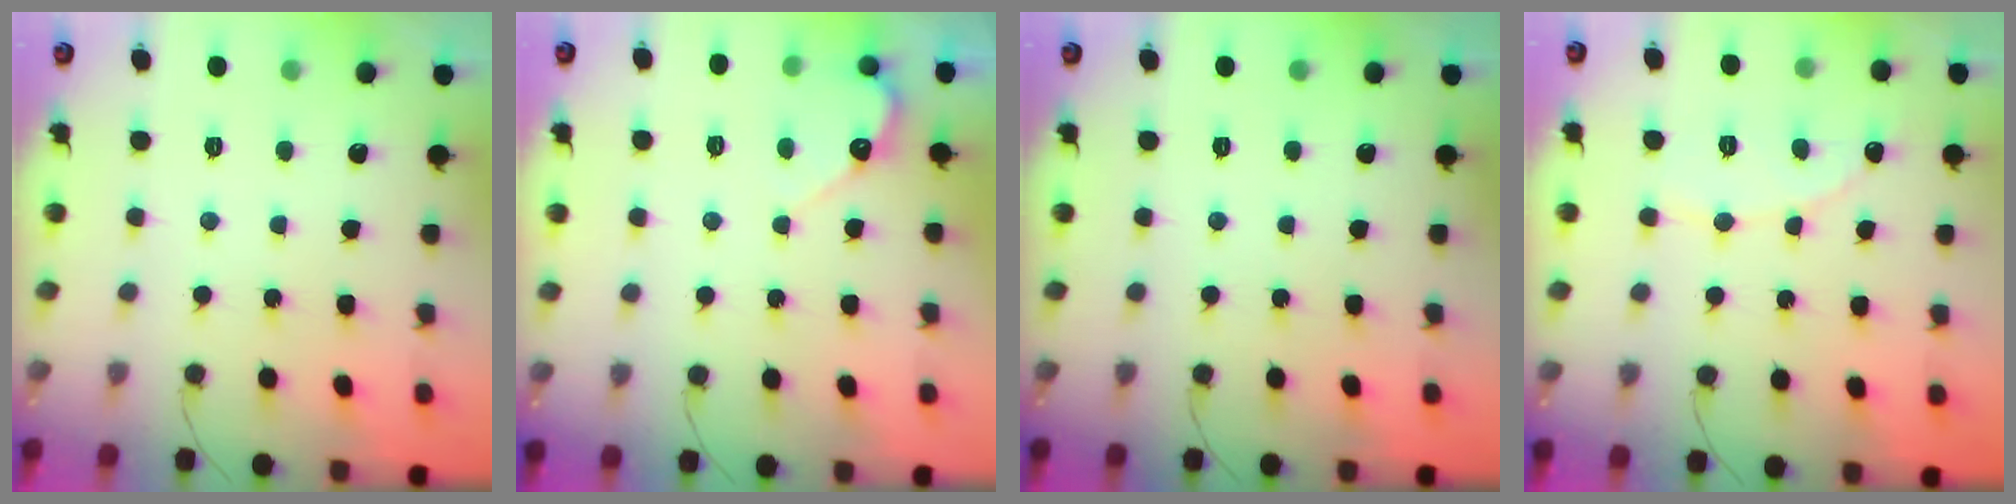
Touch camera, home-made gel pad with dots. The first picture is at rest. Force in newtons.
{"total": 4.7, "press": 4.7, "slide": 0.4}
{"total": 0.0}
{"total": 6.8, "press": 6.8, "slide": 0.5}